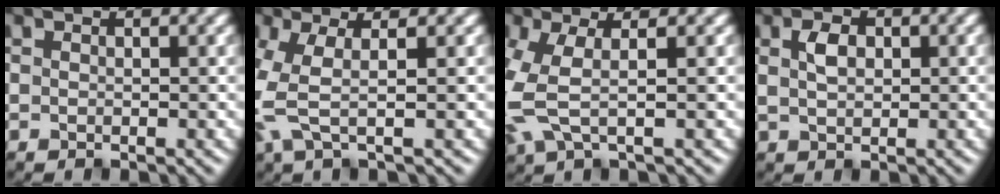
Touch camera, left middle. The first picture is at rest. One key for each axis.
{"total": 3.7, "fx": -0.4, "fy": 1.0, "fz": 3.6, "tx": -0.104, "ty": -0.006, "tz": -0.011}
{"total": 4.5, "fx": -0.3, "fy": 1.7, "fz": 4.1, "tx": -0.123, "ty": -0.003, "tz": -0.008}
{"total": 1.6, "fx": 0.5, "fy": 1.0, "fz": 1.2, "tx": -0.023, "ty": 0.004, "tz": 0.010}